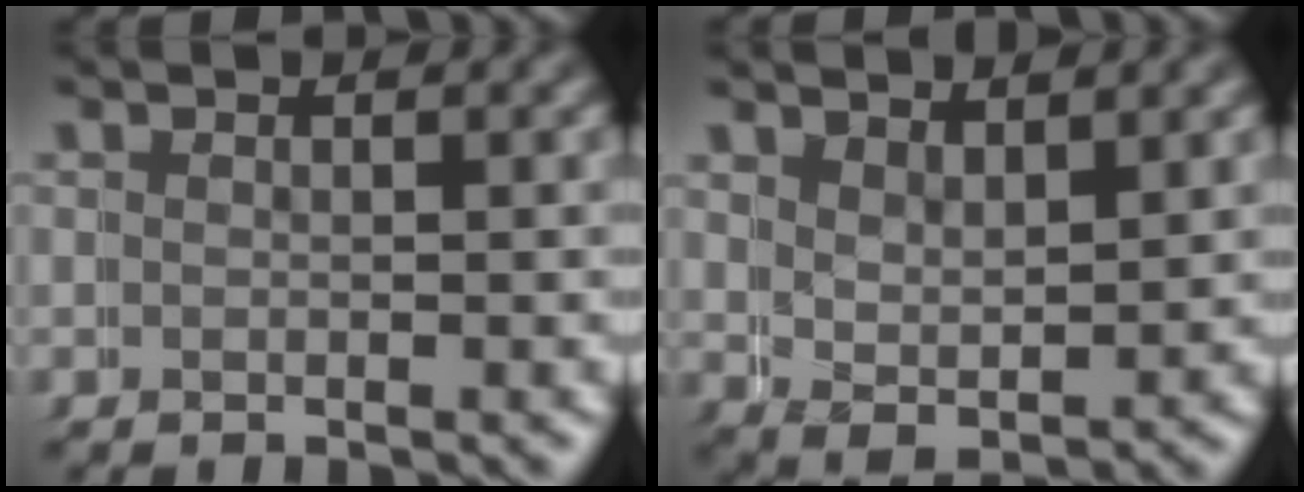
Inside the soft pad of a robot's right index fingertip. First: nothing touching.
{"total": 2.9, "force": [2.4, 1.2, 0.9], "torque": [-0.025, -0.010, 0.046]}